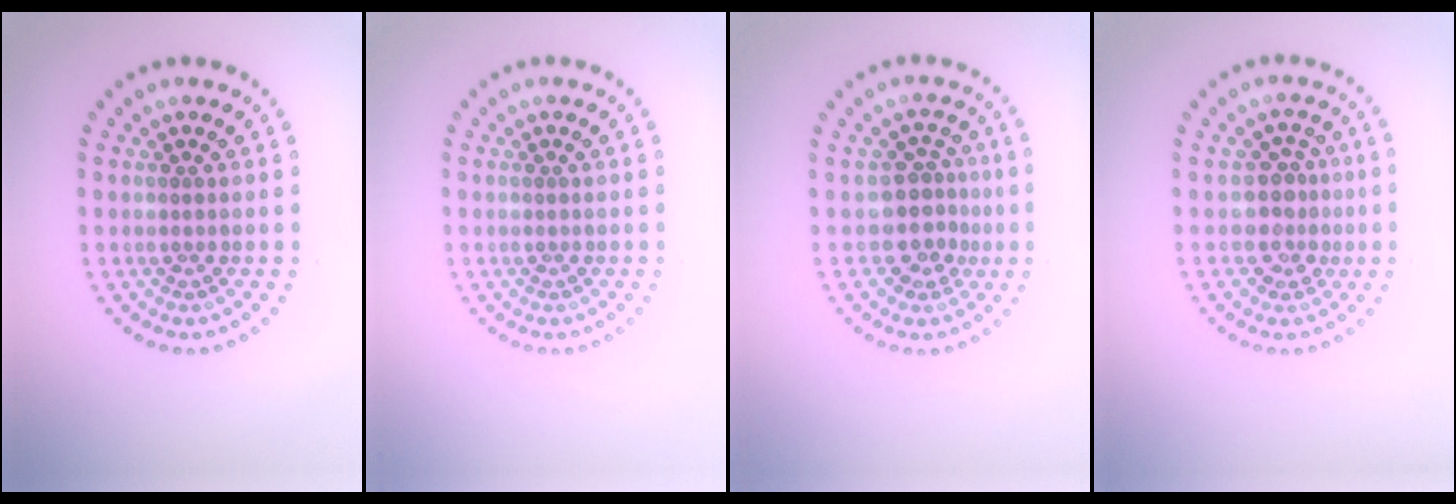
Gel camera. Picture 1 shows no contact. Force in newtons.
{"total": 0.0}
{"total": 3.2, "press": 2.5, "slide": 2.1}
{"total": 2.7, "press": 2.1, "slide": 1.6}